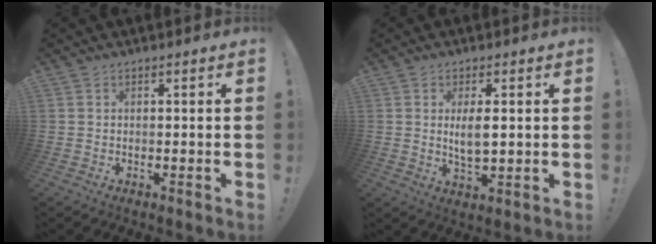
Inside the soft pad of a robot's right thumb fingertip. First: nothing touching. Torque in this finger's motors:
{"motor_torque": [-0.10, 0.21, 0.04, 0.08, 0.04]}